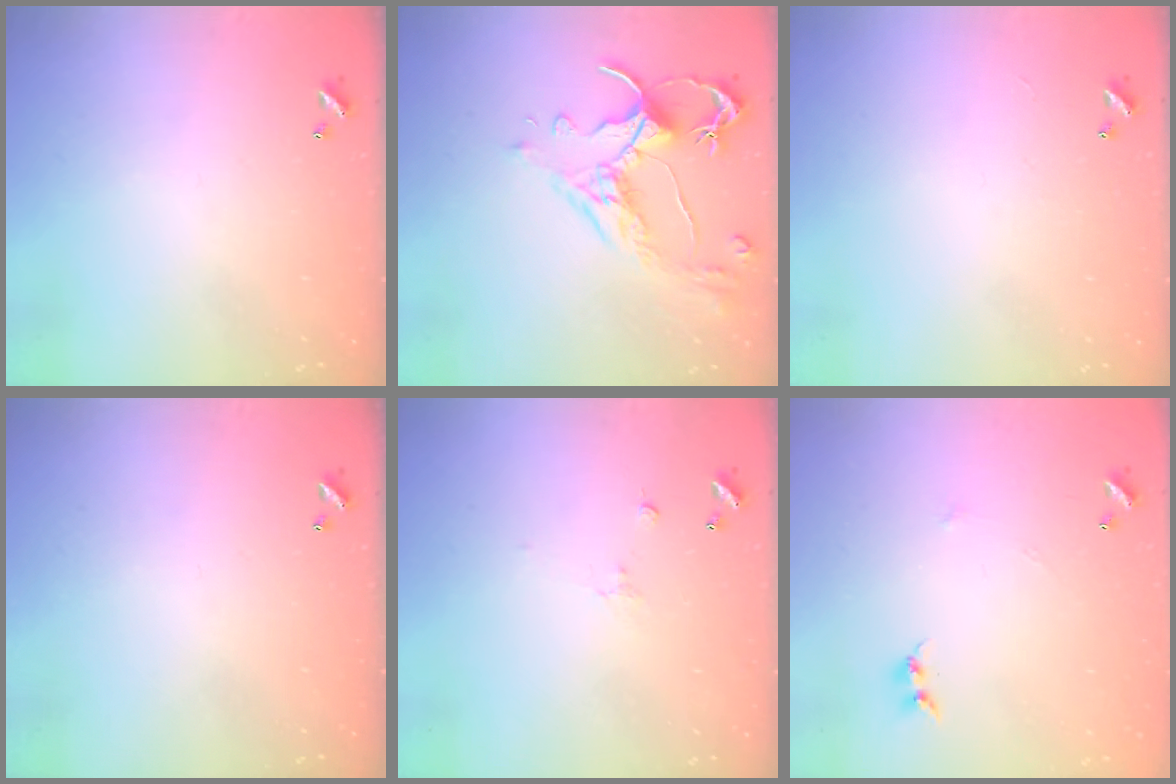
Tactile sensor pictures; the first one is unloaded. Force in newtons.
{"total": 2.6, "press": 2.2, "slide": 1.3}
{"total": 1.0, "press": 0.9, "slide": 0.5}
{"total": 0.0}
{"total": 1.1, "press": 0.9, "slide": 0.5}
{"total": 5.8, "press": 5.8, "slide": 0.7}